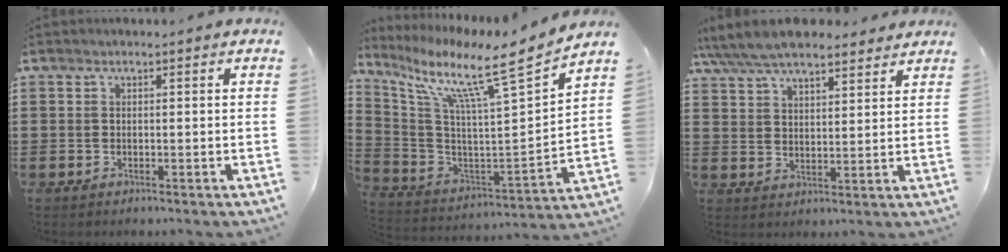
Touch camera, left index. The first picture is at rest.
{"total": 10.4, "force": [7.5, 0.5, 7.3], "torque": [-0.154, -0.062, 0.107]}
{"total": 7.2, "force": [6.4, 2.1, 2.5], "torque": [-0.072, -0.015, 0.117]}